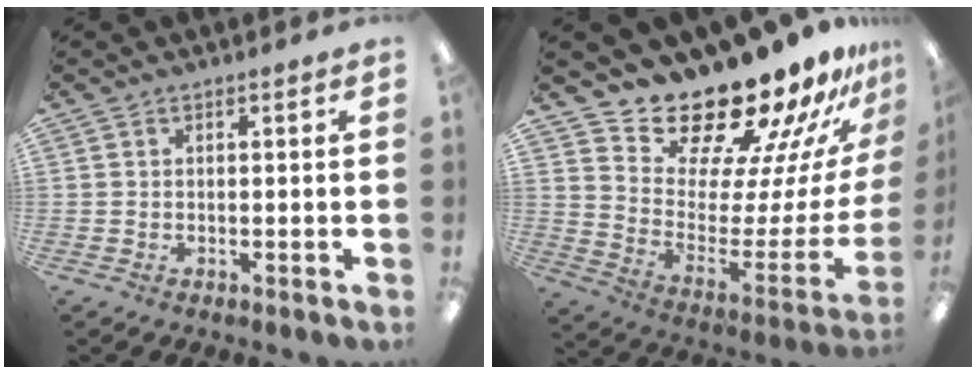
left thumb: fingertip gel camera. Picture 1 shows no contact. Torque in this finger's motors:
{"motor_torque": [0.62, 0.59, 0.30, -0.38, 0.14]}